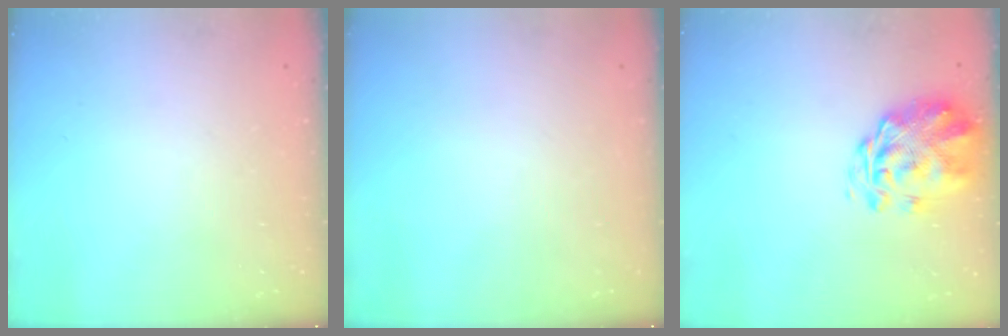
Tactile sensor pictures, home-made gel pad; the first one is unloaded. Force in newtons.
{"total": 0.0}
{"total": 2.9, "press": 2.5, "slide": 1.5}